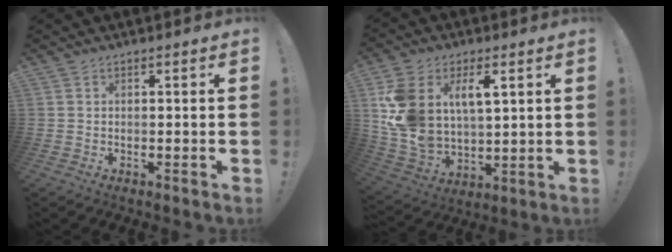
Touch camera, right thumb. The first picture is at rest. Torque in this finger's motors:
{"motor_torque": [1.66, 1.73, 0.65, 0.22, 0.28]}